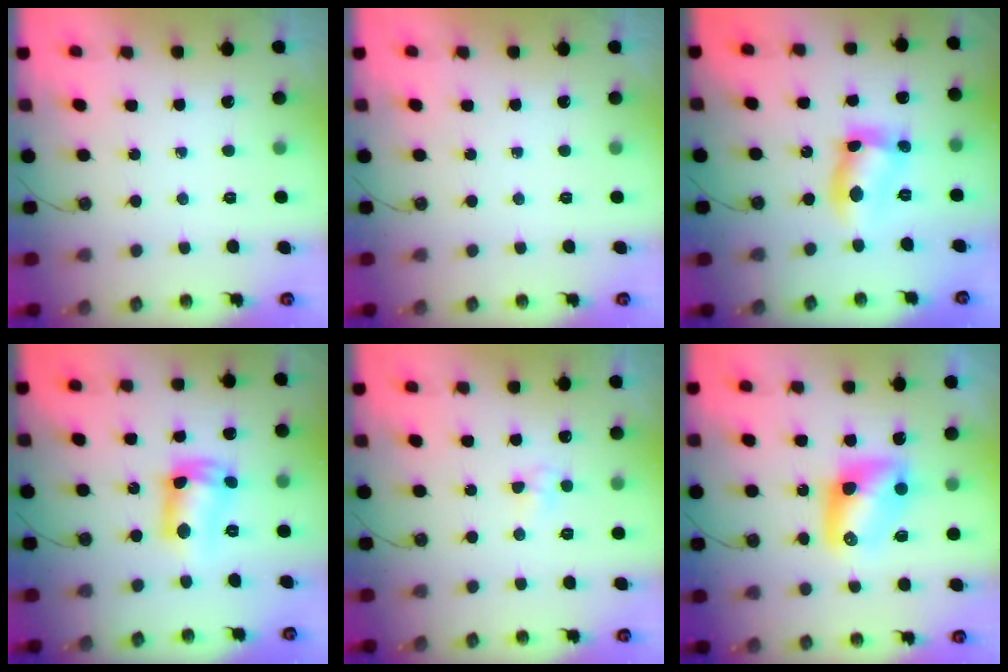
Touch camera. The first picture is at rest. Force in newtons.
{"total": 0.0}
{"total": 12.3, "press": 12.3, "slide": 0.7}
{"total": 10.6, "press": 10.6, "slide": 0.7}
{"total": 3.4, "press": 3.4, "slide": 0.4}
{"total": 10.0, "press": 10.0, "slide": 0.6}